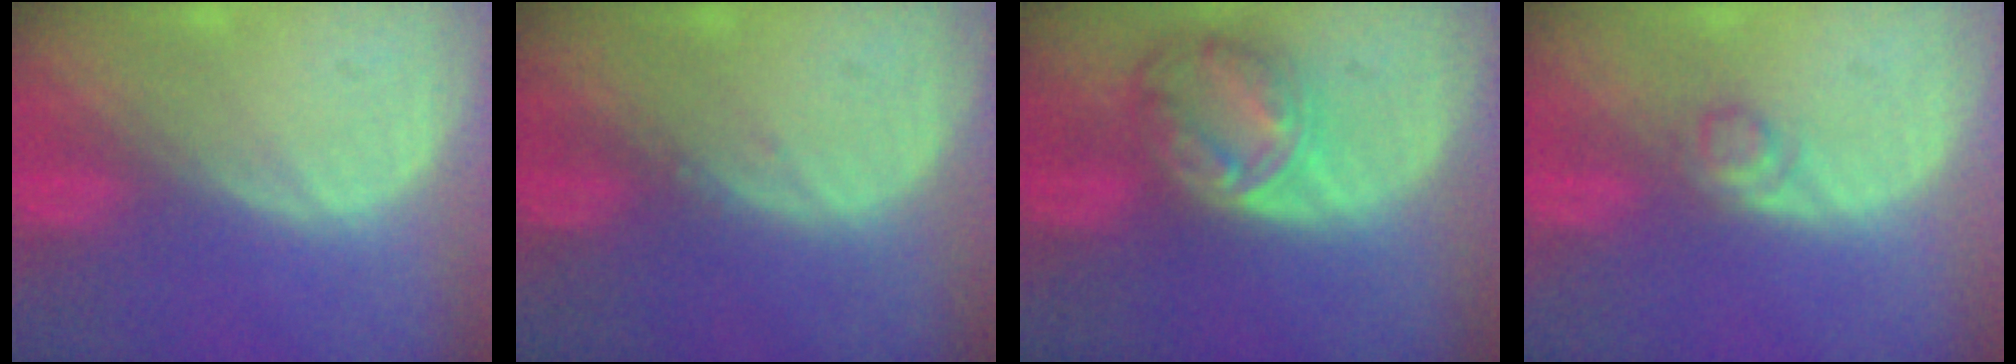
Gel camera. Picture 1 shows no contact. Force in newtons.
{"total": 0.5, "press": 0.5, "slide": 0.2}
{"total": 8.2, "press": 7.0, "slide": 4.2}
{"total": 1.9, "press": 1.8, "slide": 0.2}